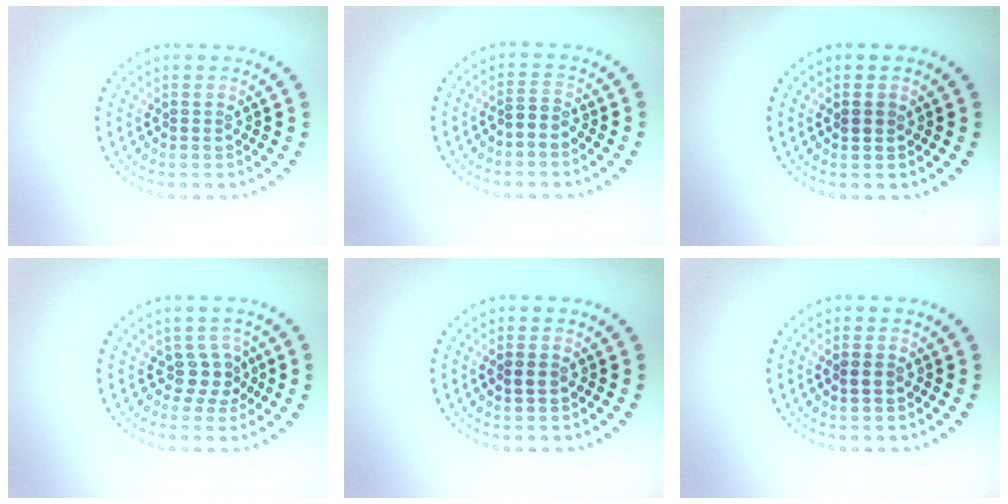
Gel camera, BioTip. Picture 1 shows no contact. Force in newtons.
{"total": 1.1, "press": 0.9, "slide": 0.7}
{"total": 0.9, "press": 0.8, "slide": 0.3}
{"total": 2.1, "press": 1.6, "slide": 1.3}
{"total": 1.2, "press": 1.2, "slide": 0.1}
{"total": 1.2, "press": 1.2, "slide": 0.1}